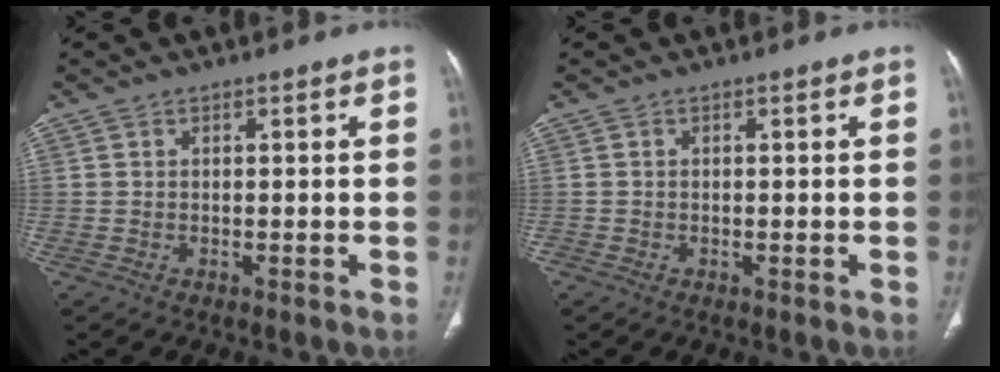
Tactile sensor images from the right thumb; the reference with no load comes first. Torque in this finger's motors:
{"motor_torque": [0.02, 0.03, -0.34, 0.28, 0.08]}